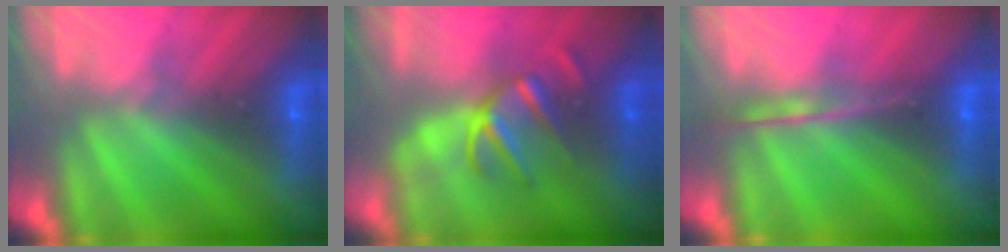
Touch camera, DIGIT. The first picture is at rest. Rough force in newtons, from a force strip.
{"total": 2.9}
{"total": 4.8}